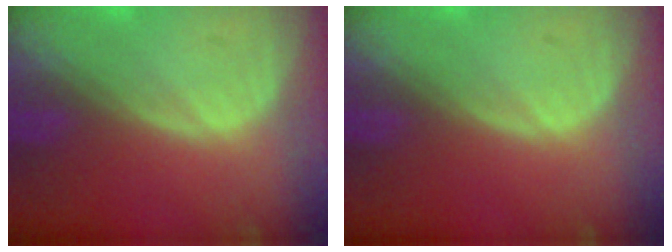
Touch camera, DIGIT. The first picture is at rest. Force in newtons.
{"total": 0.0}